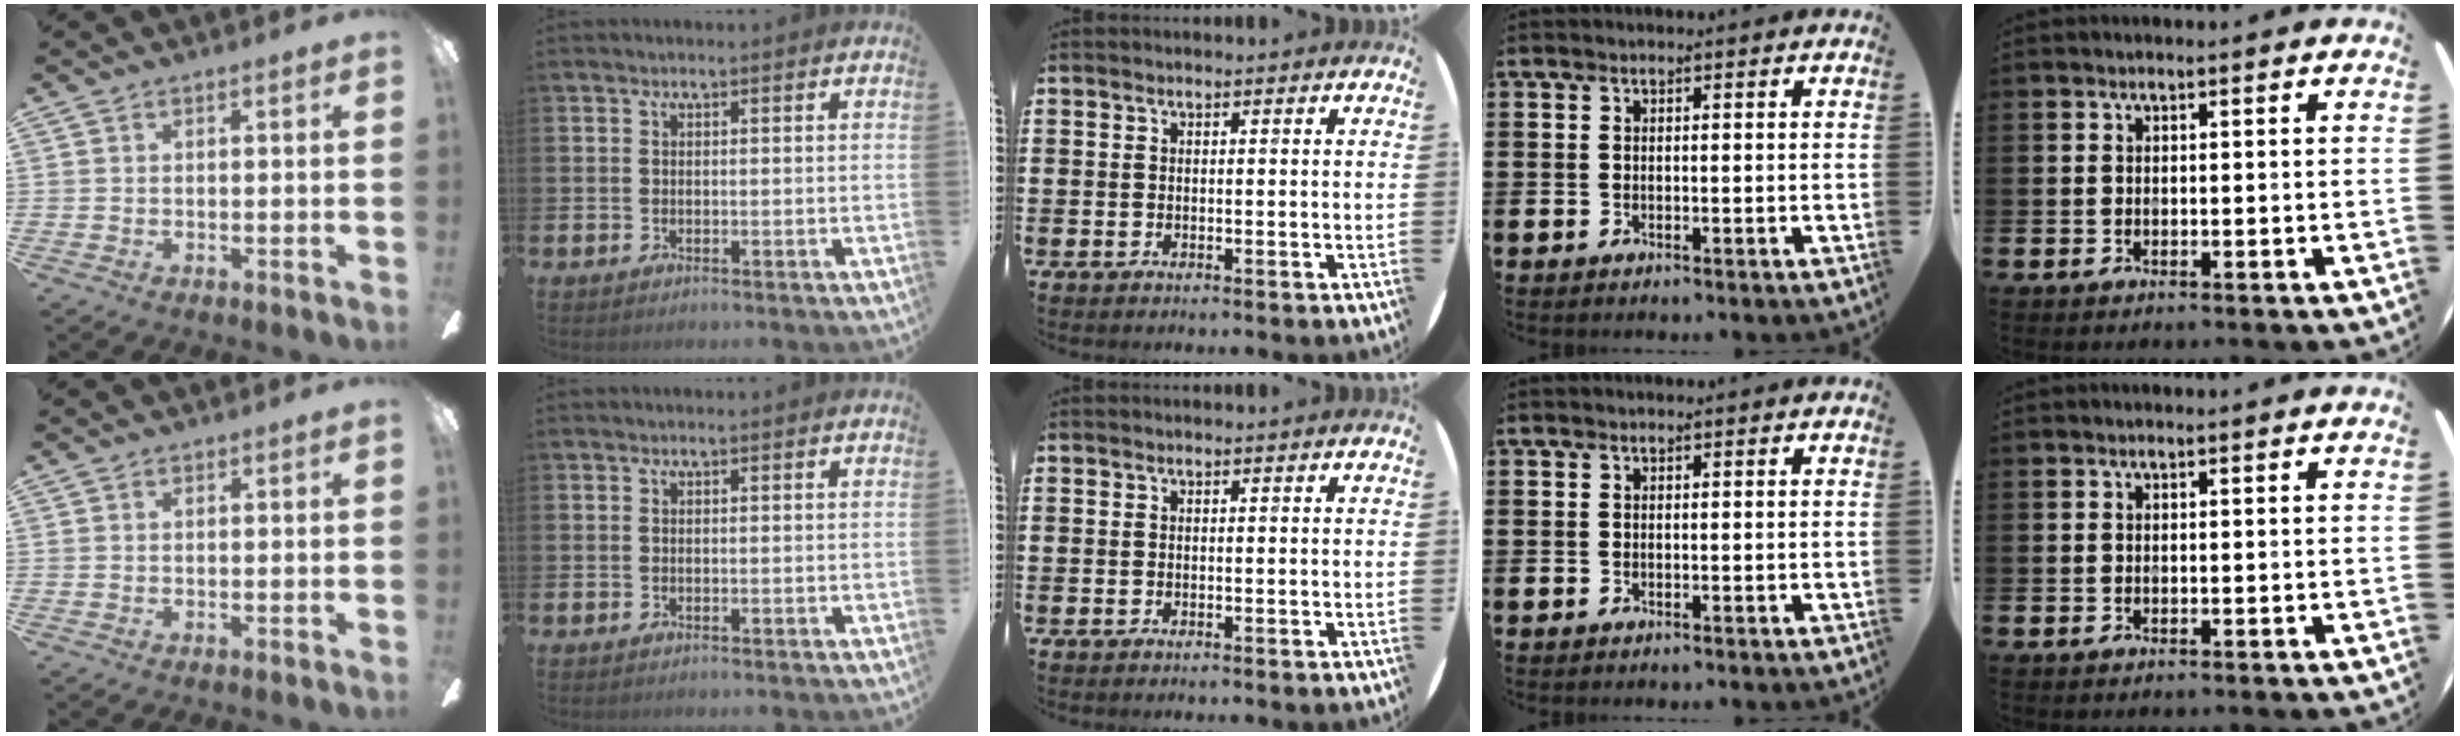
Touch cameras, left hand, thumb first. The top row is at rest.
{}